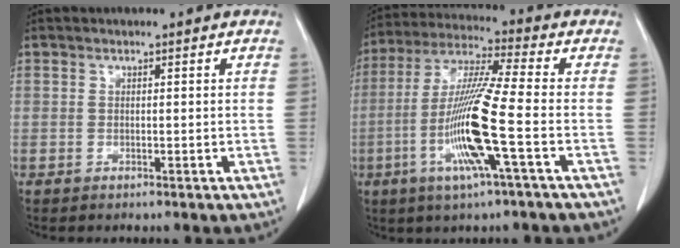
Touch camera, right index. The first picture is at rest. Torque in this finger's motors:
{"motor_torque": [2.14, 0.00, 0.57, 0.21]}